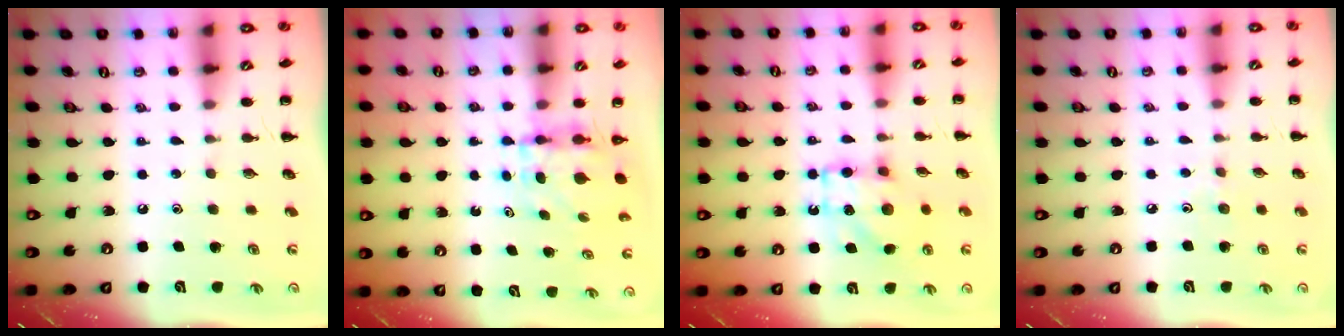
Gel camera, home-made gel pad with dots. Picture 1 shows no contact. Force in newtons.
{"total": 3.9, "press": 3.9, "slide": 0.3}
{"total": 10.7, "press": 10.6, "slide": 1.2}
{"total": 3.4, "press": 3.2, "slide": 1.2}